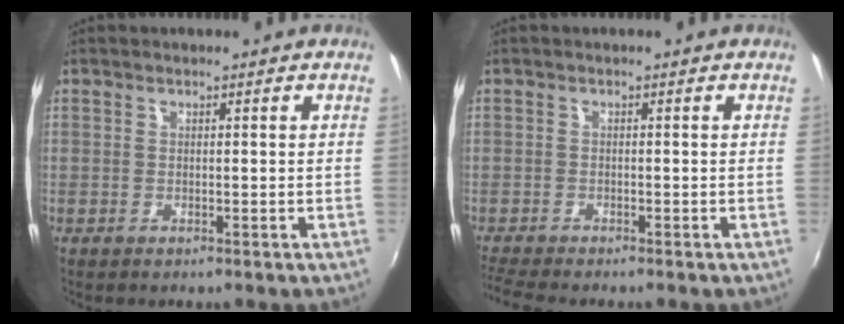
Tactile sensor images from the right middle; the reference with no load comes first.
{"total": 4.2, "force": [-3.8, -0.1, 1.7], "torque": [-0.048, -0.020, -0.071]}